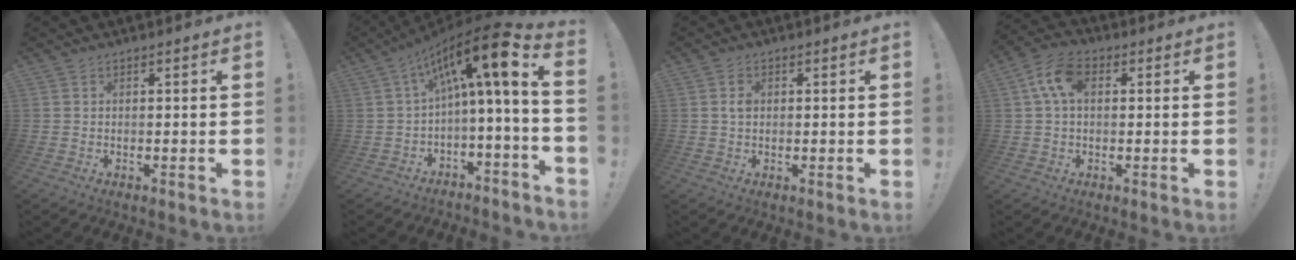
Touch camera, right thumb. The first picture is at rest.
{"total": 14.9, "force": [4.2, 1.8, 14.2], "torque": [-0.216, -0.036, 0.057]}
{"total": 2.1, "force": [0.3, 1.5, 1.4], "torque": [-0.024, 0.005, 0.002]}
{"total": 9.3, "force": [2.1, 5.7, 7.0], "torque": [-0.137, 0.014, 0.044]}